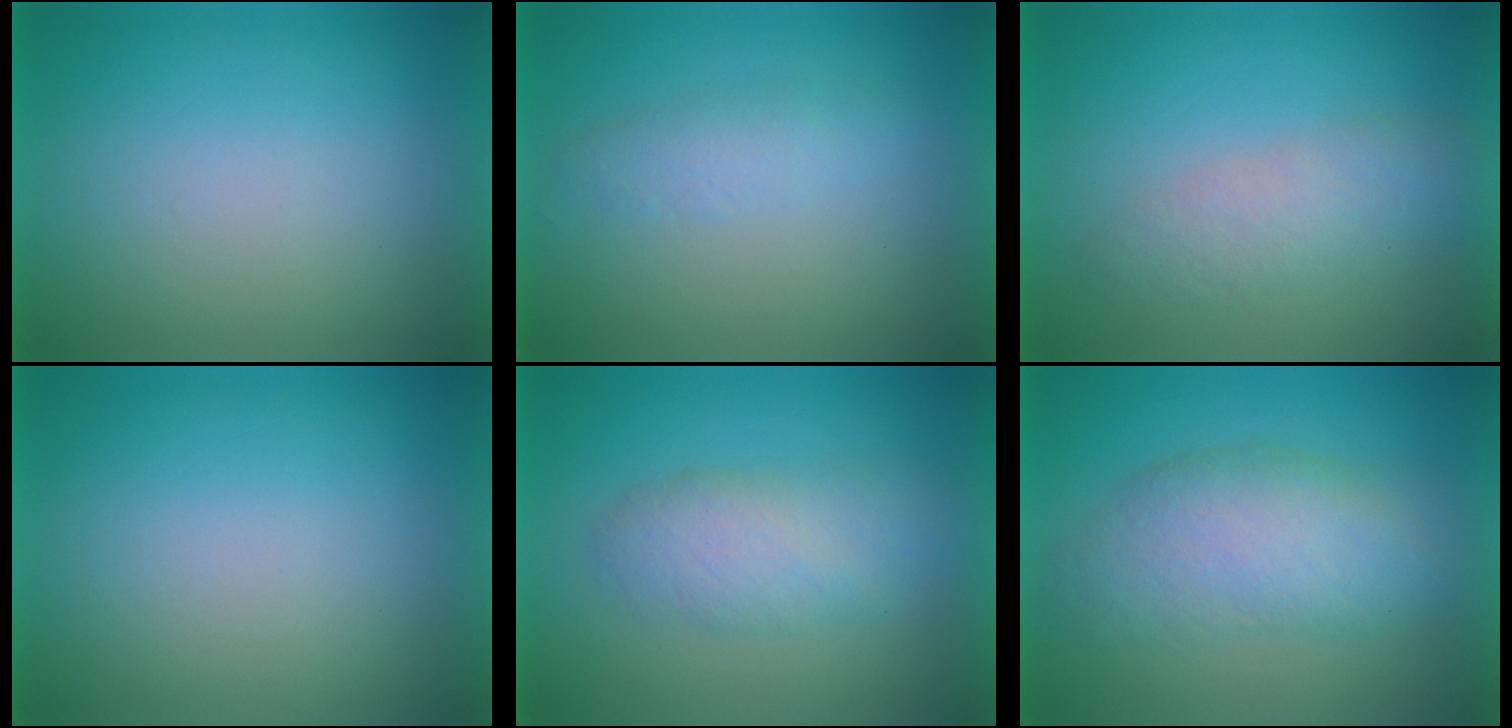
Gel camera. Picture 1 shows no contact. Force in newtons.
{"total": 2.4}
{"total": 3.4}
{"total": 0.0}
{"total": 4.5}
{"total": 7.1}